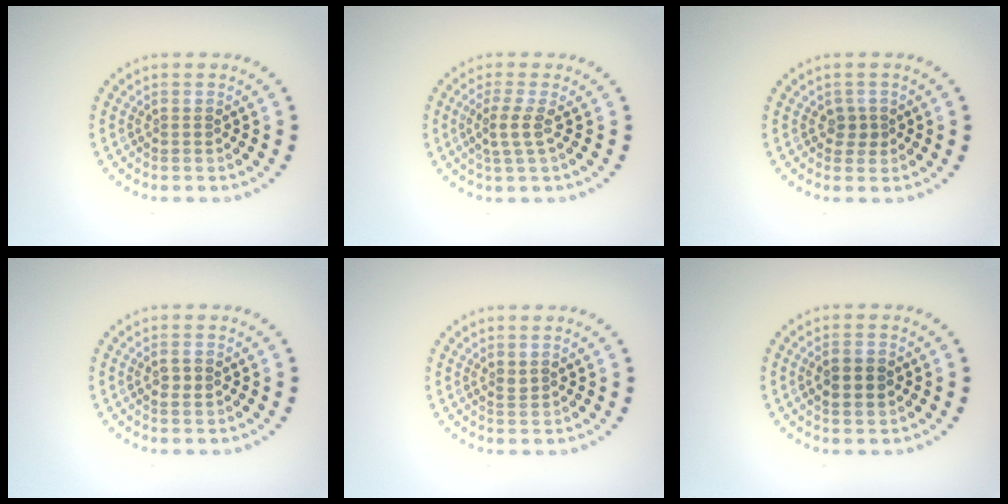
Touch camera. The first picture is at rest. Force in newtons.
{"total": 2.0, "press": 1.6, "slide": 1.2}
{"total": 1.2, "press": 1.1, "slide": 0.6}
{"total": 1.1, "press": 1.1, "slide": 0.3}
{"total": 0.7, "press": 0.6, "slide": 0.3}
{"total": 2.3, "press": 2.3, "slide": 0.2}